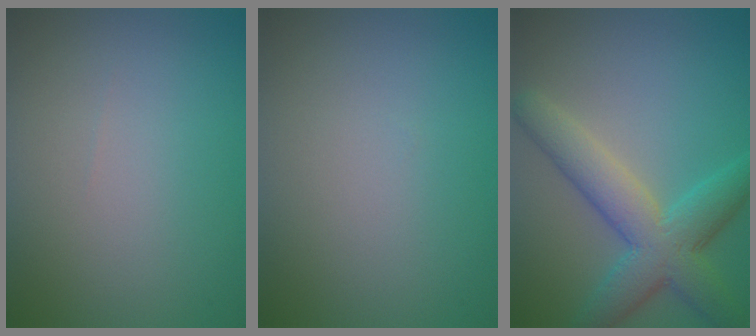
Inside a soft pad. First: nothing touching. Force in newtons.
{"total": 0.0}
{"total": 6.4, "press": 6.4, "slide": 0.1}